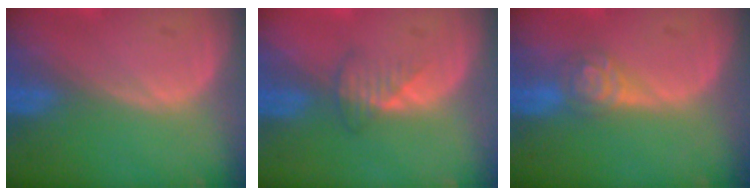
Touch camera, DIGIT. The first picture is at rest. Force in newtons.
{"total": 2.7, "press": 2.6, "slide": 0.7}
{"total": 4.2, "press": 4.1, "slide": 0.6}